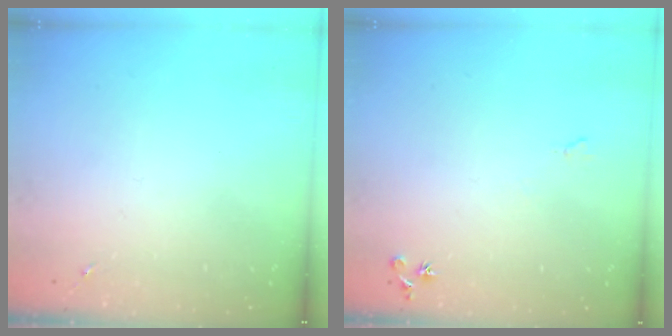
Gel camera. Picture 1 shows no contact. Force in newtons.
{"total": 6.7, "press": 6.6, "slide": 1.0}